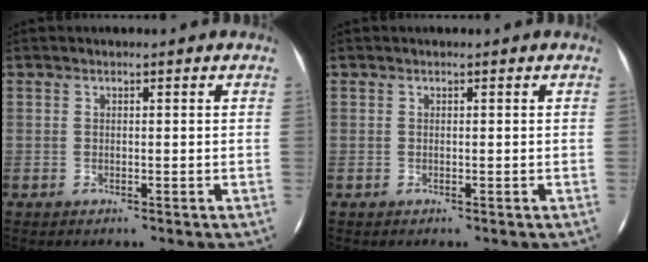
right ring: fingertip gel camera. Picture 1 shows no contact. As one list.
[{"total": 0.0}]